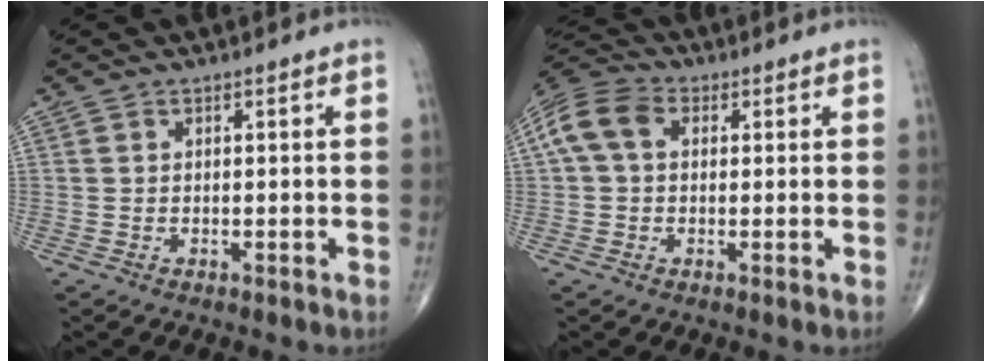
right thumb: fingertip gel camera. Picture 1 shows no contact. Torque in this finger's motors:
{"motor_torque": [-0.36, 0.53, 0.78, 0.25, 0.16]}